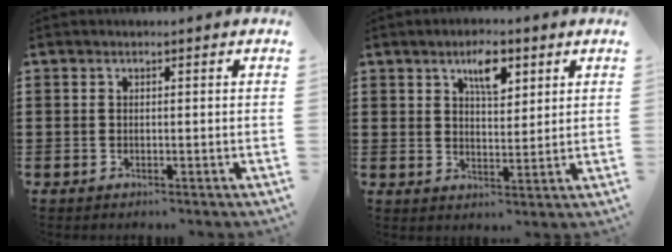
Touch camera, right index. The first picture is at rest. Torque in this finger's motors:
{"motor_torque": [0.42, -0.02, 0.15, 0.09]}